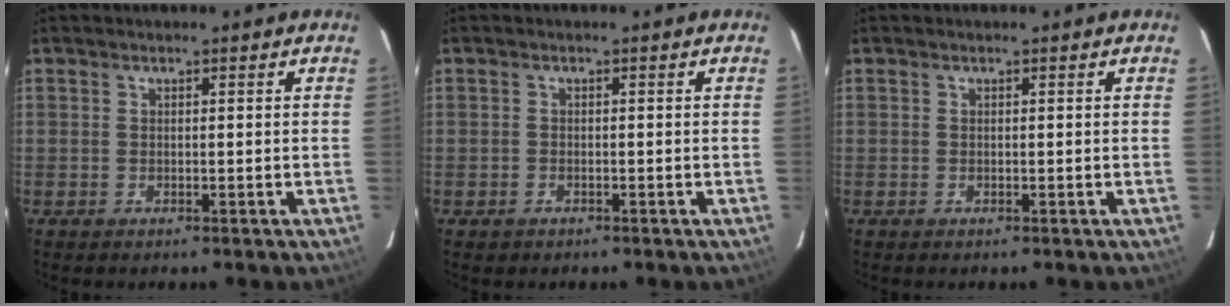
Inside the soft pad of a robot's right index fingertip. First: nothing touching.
{"total": 1.1, "force": [-0.7, 0.9, 0.1], "torque": [-0.006, 0.002, -0.008]}
{"total": 0.0}